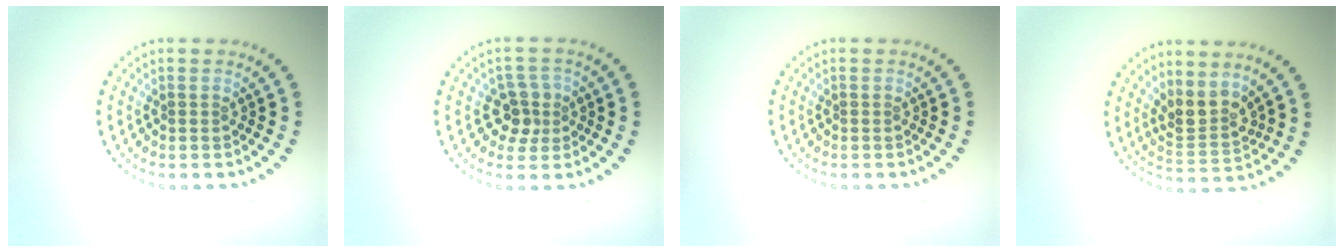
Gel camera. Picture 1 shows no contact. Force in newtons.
{"total": 2.6, "press": 2.4, "slide": 1.2}
{"total": 0.0}
{"total": 2.9, "press": 2.3, "slide": 1.6}